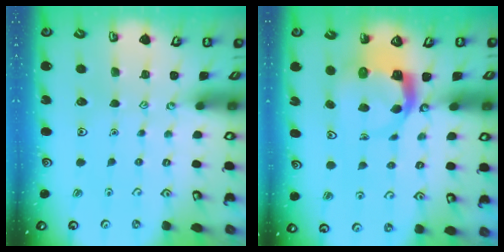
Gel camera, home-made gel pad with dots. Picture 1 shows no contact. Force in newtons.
{"total": 5.3, "press": 5.3, "slide": 0.7}